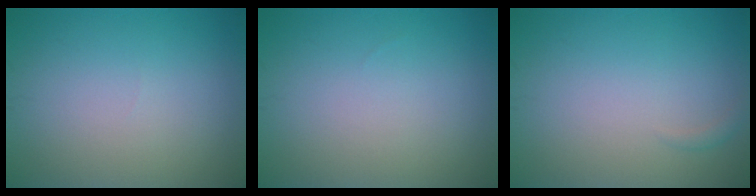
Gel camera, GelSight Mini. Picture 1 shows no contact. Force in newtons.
{"total": 0.0}
{"total": 0.5, "press": 0.5, "slide": 0.0}